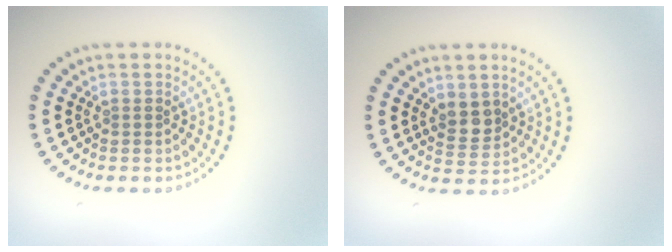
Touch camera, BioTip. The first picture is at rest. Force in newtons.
{"total": 2.0, "press": 1.8, "slide": 0.9}